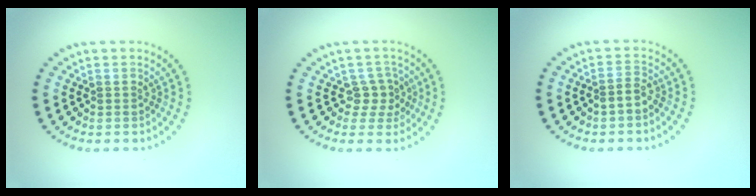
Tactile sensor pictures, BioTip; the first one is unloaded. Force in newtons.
{"total": 2.1, "press": 1.6, "slide": 1.4}
{"total": 1.4, "press": 1.1, "slide": 0.8}